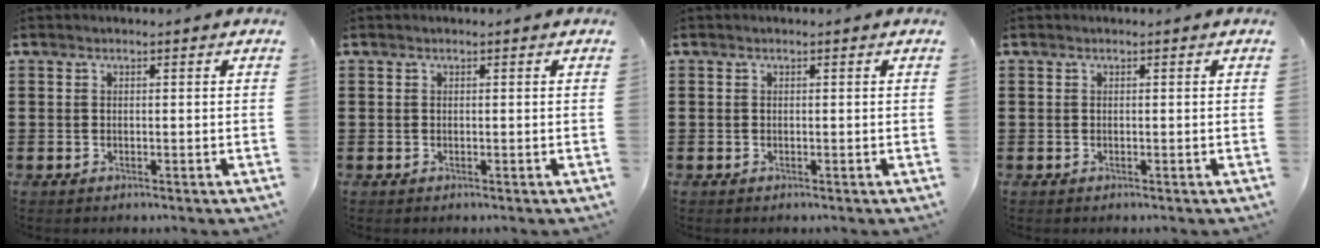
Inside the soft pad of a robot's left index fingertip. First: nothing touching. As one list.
[{"total": 0.0}, {"total": 0.0}, {"total": 0.0}]